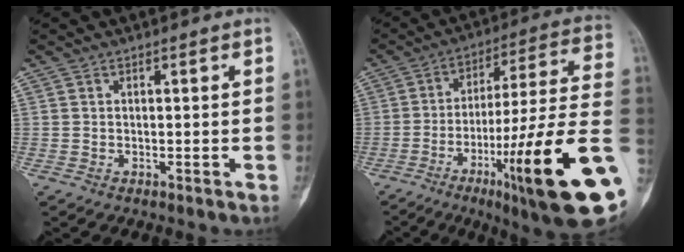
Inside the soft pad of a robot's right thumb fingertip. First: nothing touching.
{"total": 26.6, "force": [-8.6, 3.0, 25.0], "torque": [-0.345, 0.025, -0.124]}